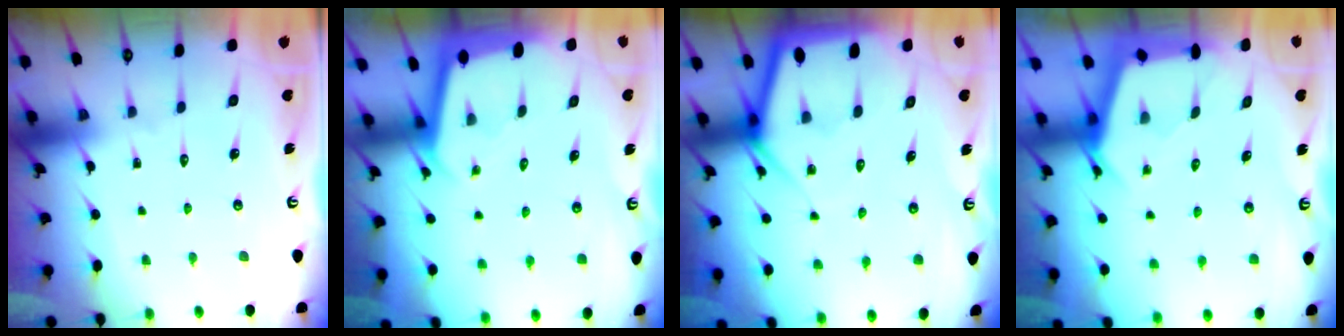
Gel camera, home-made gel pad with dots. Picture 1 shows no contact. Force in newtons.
{"total": 1.9, "press": 1.9, "slide": 0.1}
{"total": 6.7, "press": 6.7, "slide": 0.5}
{"total": 3.0, "press": 2.9, "slide": 0.3}